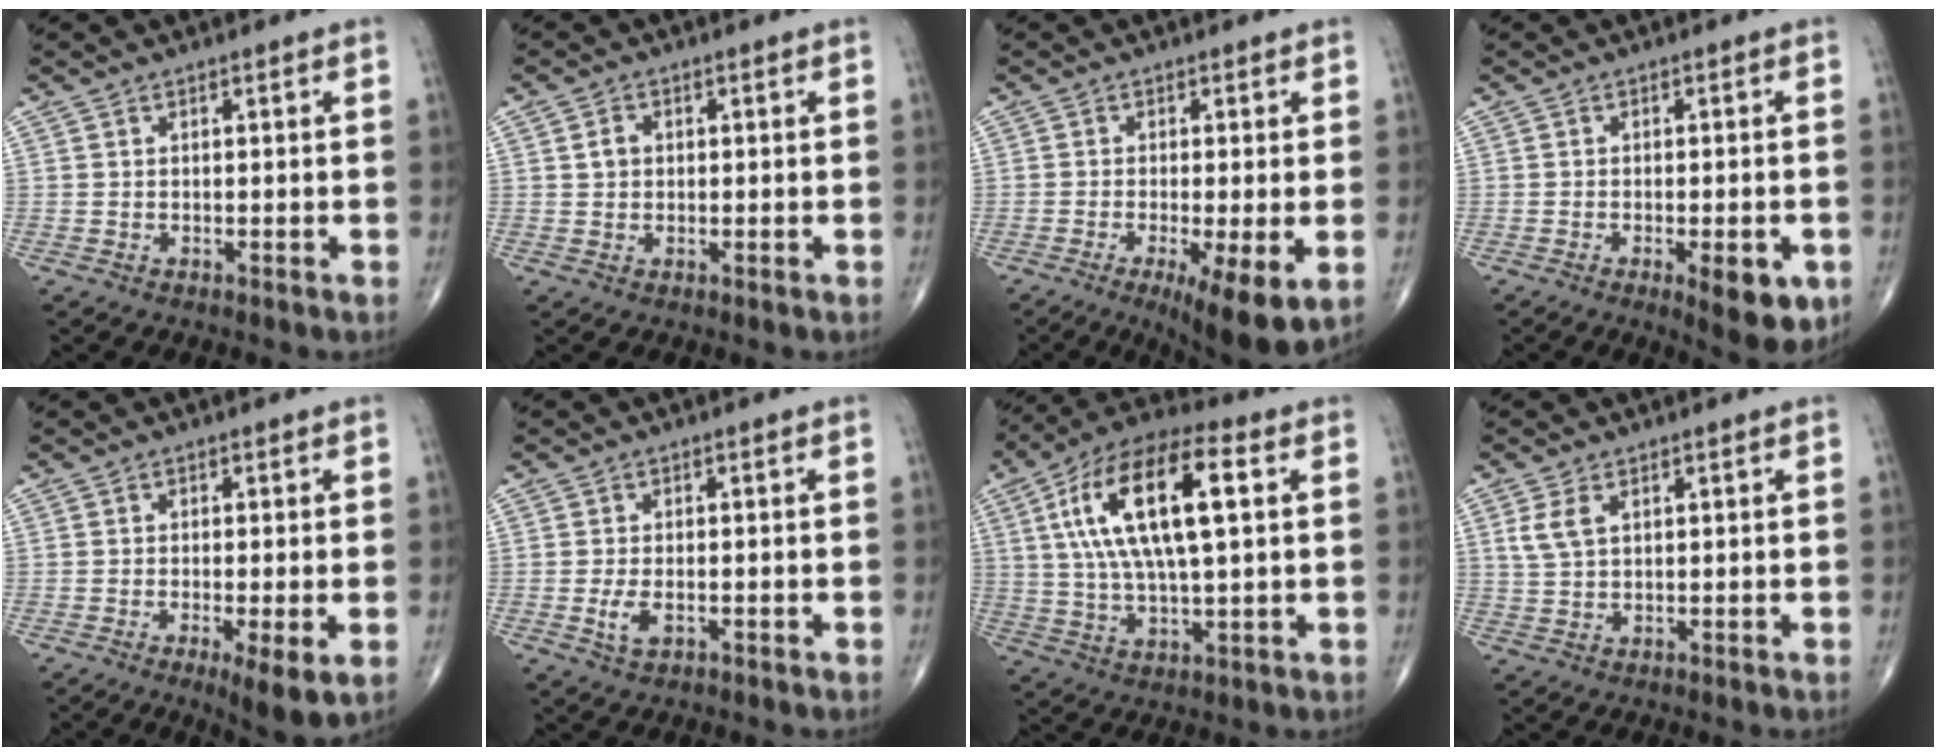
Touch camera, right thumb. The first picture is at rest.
{"total": 2.3, "force": [0.4, 1.8, 1.3], "torque": [-0.015, 0.004, 0.007]}
{"total": 10.1, "force": [-3.5, 2.4, 9.2], "torque": [-0.144, -0.021, -0.052]}
{"total": 8.4, "force": [-3.2, 2.9, 7.2], "torque": [-0.077, -0.003, -0.035]}
{"total": 6.0, "force": [-1.9, 1.2, 5.5], "torque": [-0.094, -0.018, -0.032]}
{"total": 3.1, "force": [-0.8, 1.6, 2.5], "torque": [-0.050, -0.002, -0.012]}
{"total": 20.2, "force": [4.9, 7.5, 18.1], "torque": [-0.335, 0.017, 0.078]}
{"total": 3.8, "force": [1.5, 2.1, 2.8], "torque": [-0.063, 0.003, 0.036]}